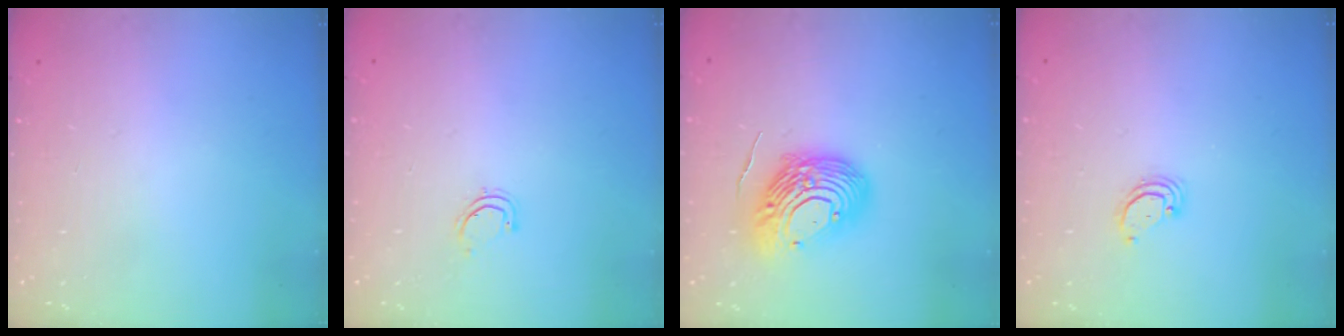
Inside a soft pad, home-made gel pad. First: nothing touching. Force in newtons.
{"total": 3.8, "press": 3.5, "slide": 1.6}
{"total": 14.9, "press": 14.8, "slide": 1.6}
{"total": 2.6, "press": 2.6, "slide": 0.1}